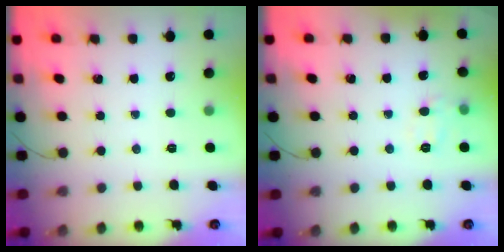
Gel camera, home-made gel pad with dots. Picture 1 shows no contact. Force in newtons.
{"total": 7.2, "press": 7.1, "slide": 1.1}